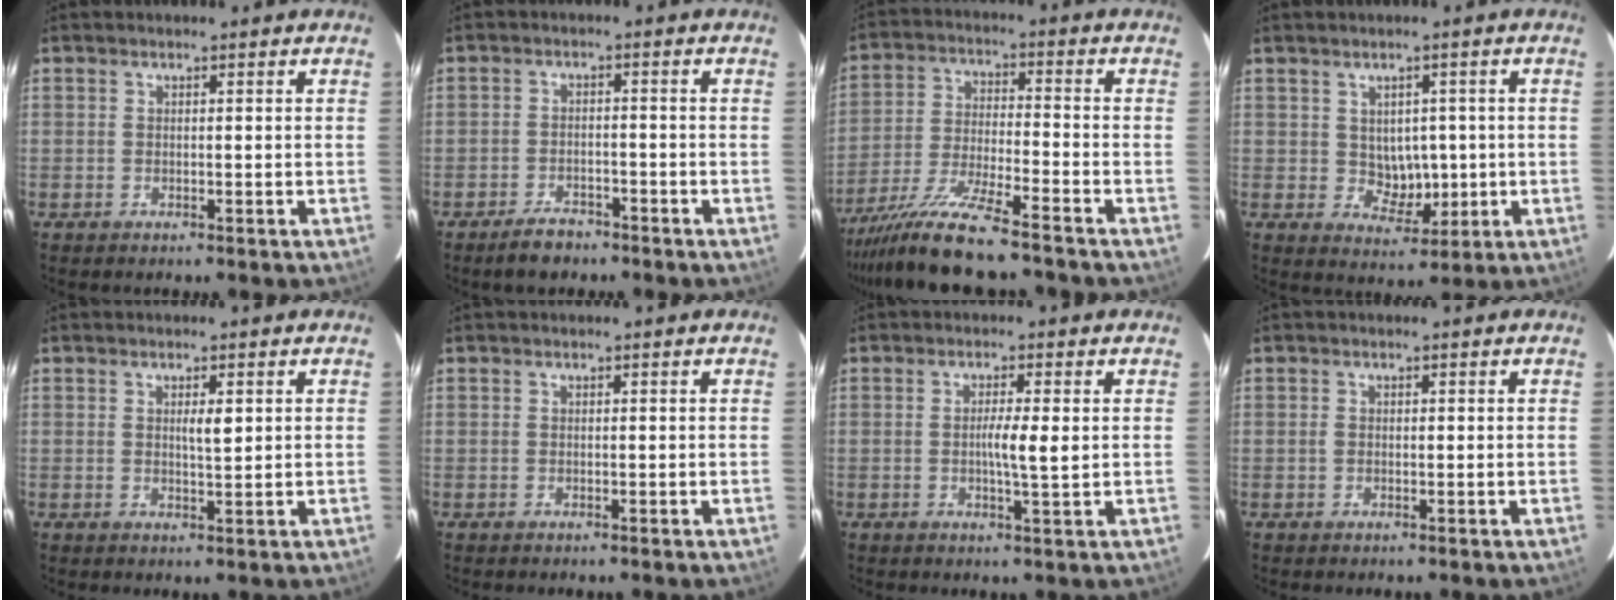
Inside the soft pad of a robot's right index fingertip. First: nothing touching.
{"total": 3.4, "force": [-2.6, 2.0, 1.0], "torque": [-0.018, 0.005, -0.035]}
{"total": 11.7, "force": [-9.7, 0.1, 6.4], "torque": [-0.118, -0.021, -0.173]}
{"total": 5.0, "force": [0.2, 3.7, 3.4], "torque": [-0.041, 0.002, 0.018]}
{"total": 2.2, "force": [0.6, 0.4, 2.1], "torque": [-0.035, -0.002, 0.009]}
{"total": 0.0}
{"total": 3.7, "force": [0.1, 0.0, 3.7], "torque": [-0.067, -0.004, 0.001]}
{"total": 0.8, "force": [0.0, 0.6, 0.6], "torque": [-0.016, 0.004, 0.000]}